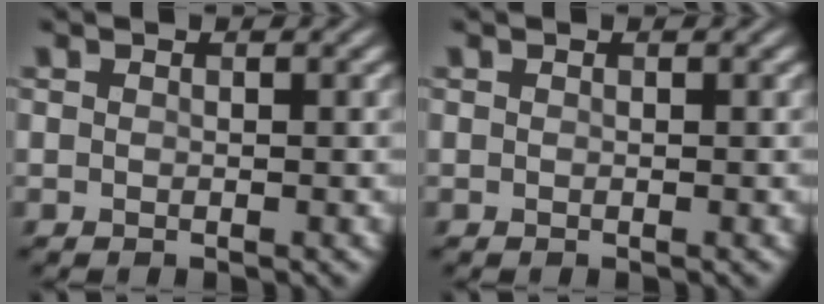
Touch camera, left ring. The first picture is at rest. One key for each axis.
{"total": 0.0}